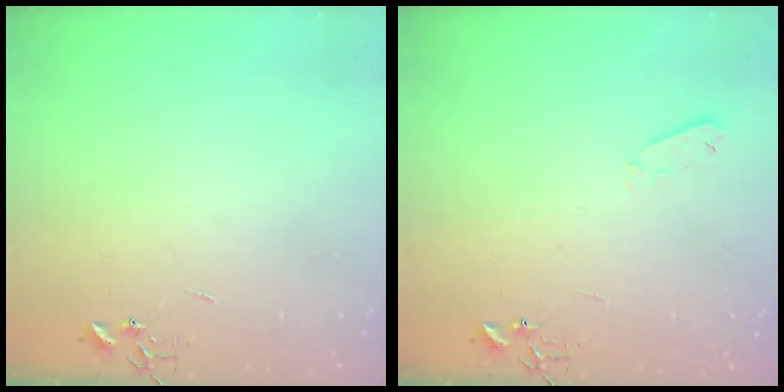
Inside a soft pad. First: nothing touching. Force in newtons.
{"total": 4.0, "press": 3.9, "slide": 0.8}